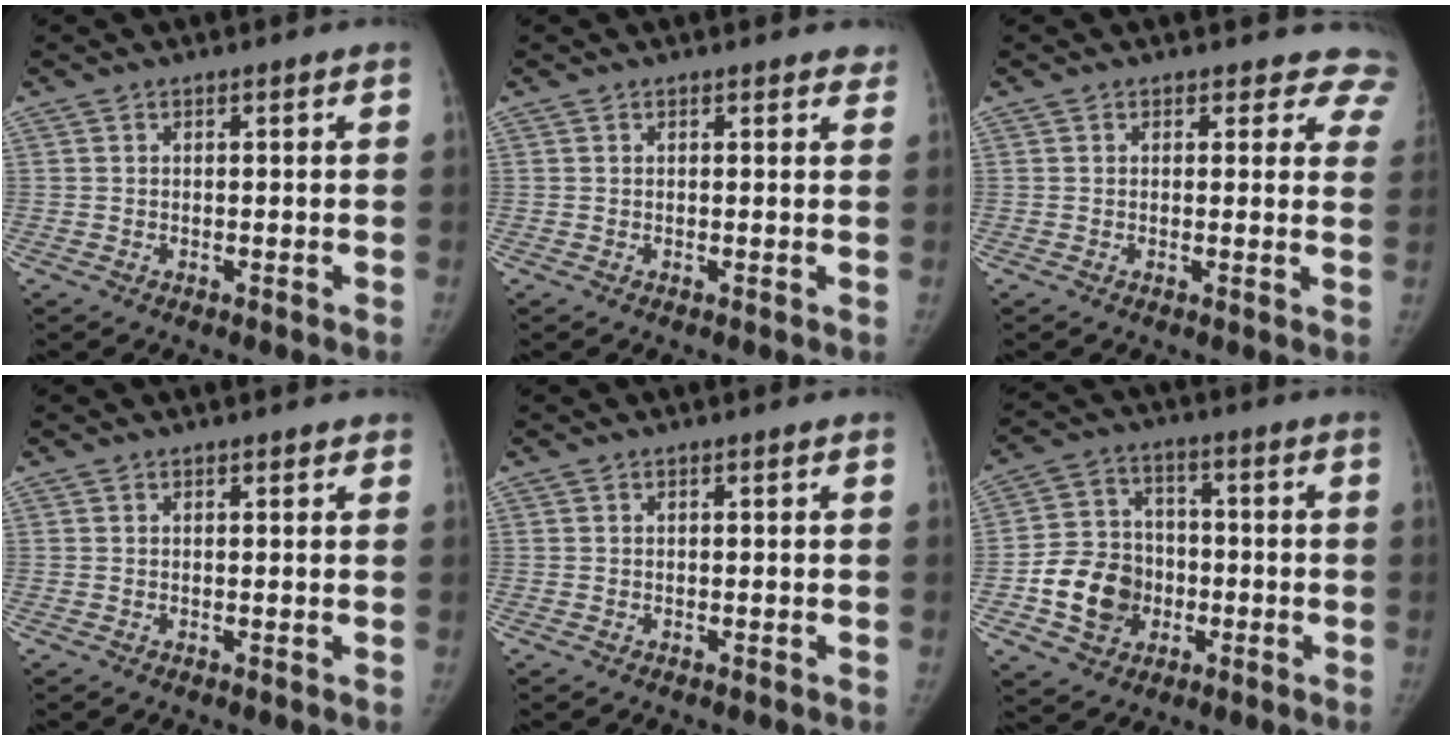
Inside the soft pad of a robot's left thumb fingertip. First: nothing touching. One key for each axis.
{"total": 1.6, "fx": 1.4, "fy": 0.8, "fz": 0.4, "tx": 0.012, "ty": -0.004, "tz": 0.004}
{"total": 7.2, "fx": 6.3, "fy": 3.6, "fz": 0.1, "tx": 0.059, "ty": -0.022, "tz": 0.031}
{"total": 0.8, "fx": 0.5, "fy": 0.4, "fz": 0.4, "tx": -0.001, "ty": -0.003, "tz": 0.003}
{"total": 0.0}
{"total": 12.7, "fx": -3.4, "fy": 10.7, "fz": 5.9, "tx": -0.069, "ty": 0.024, "tz": -0.058}